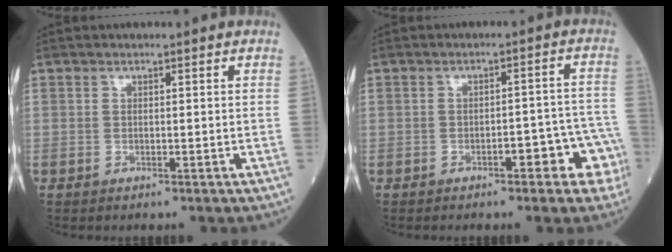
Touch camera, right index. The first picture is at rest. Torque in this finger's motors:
{"motor_torque": [1.02, -0.51, 0.32, 0.07]}